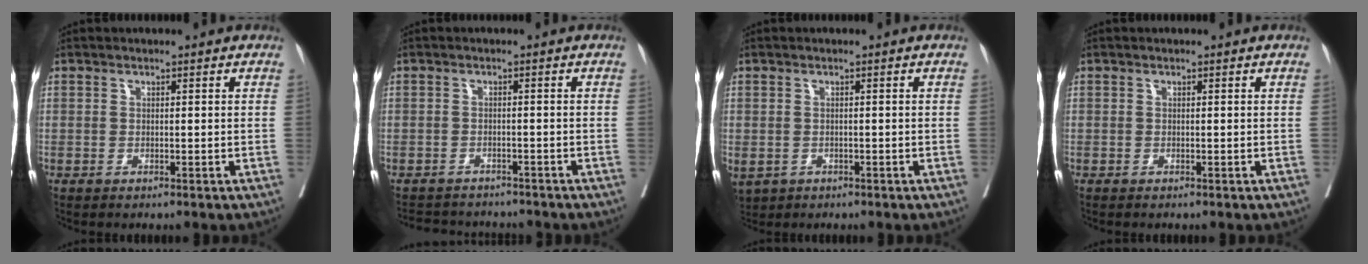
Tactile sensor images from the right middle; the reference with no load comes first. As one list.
[{"total": 6.9, "force": [-6.6, 1.7, 1.0], "torque": [-0.011, 0.004, -0.089]}, {"total": 5.9, "force": [-2.5, 4.6, 2.7], "torque": [-0.073, -0.007, -0.030]}, {"total": 0.0}]